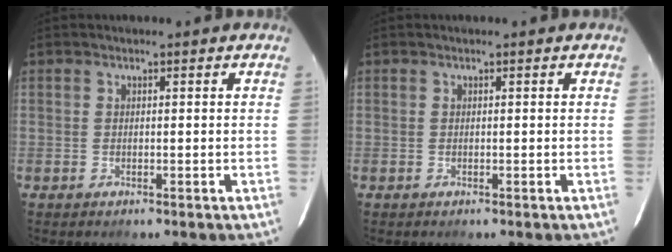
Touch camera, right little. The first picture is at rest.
{"total": 0.0}